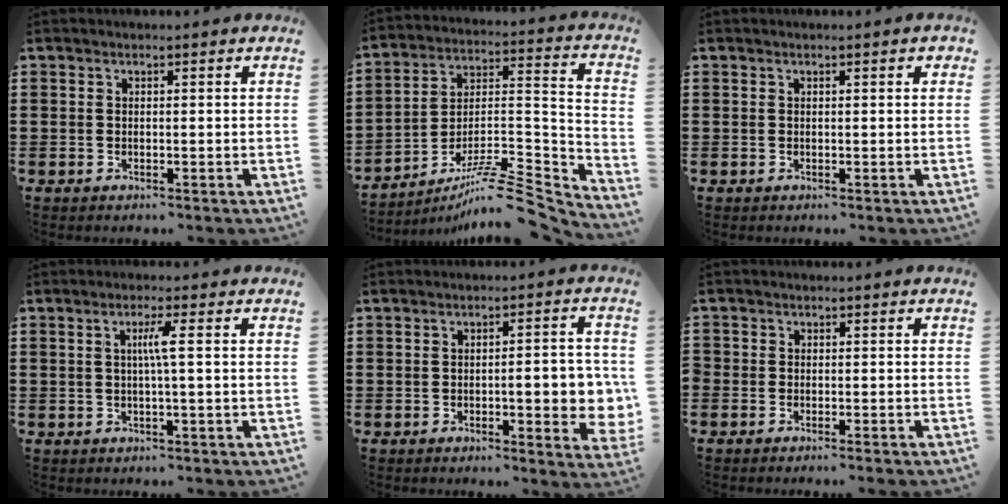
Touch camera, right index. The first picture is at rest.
{"total": 8.9, "force": [-7.1, 1.6, 5.2], "torque": [-0.088, 0.004, -0.140]}
{"total": 0.0}
{"total": 2.9, "force": [0.1, -0.3, 2.9], "torque": [-0.054, -0.004, -0.004]}
{"total": 6.9, "force": [-1.1, 1.8, 6.5], "torque": [-0.084, -0.007, -0.021]}
{"total": 1.3, "force": [-1.3, 0.1, 0.0], "torque": [-0.004, 0.003, -0.028]}